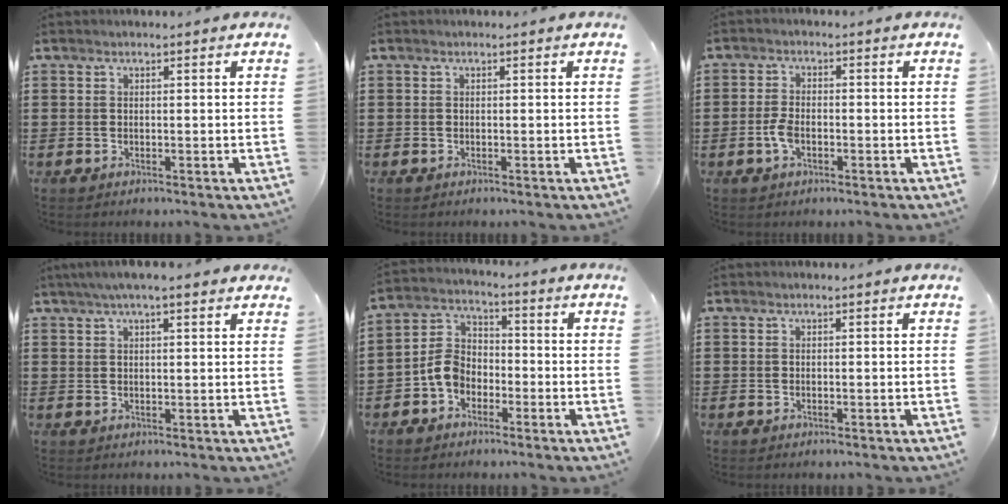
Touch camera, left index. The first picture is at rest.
{"total": 0.0}
{"total": 3.3, "force": [-1.1, 1.6, 2.7], "torque": [-0.071, -0.003, -0.025]}
{"total": 3.6, "force": [2.5, 0.7, 2.4], "torque": [-0.053, 0.006, 0.044]}
{"total": 5.8, "force": [-2.9, 4.2, 2.9], "torque": [-0.084, 0.009, -0.064]}
{"total": 0.0}